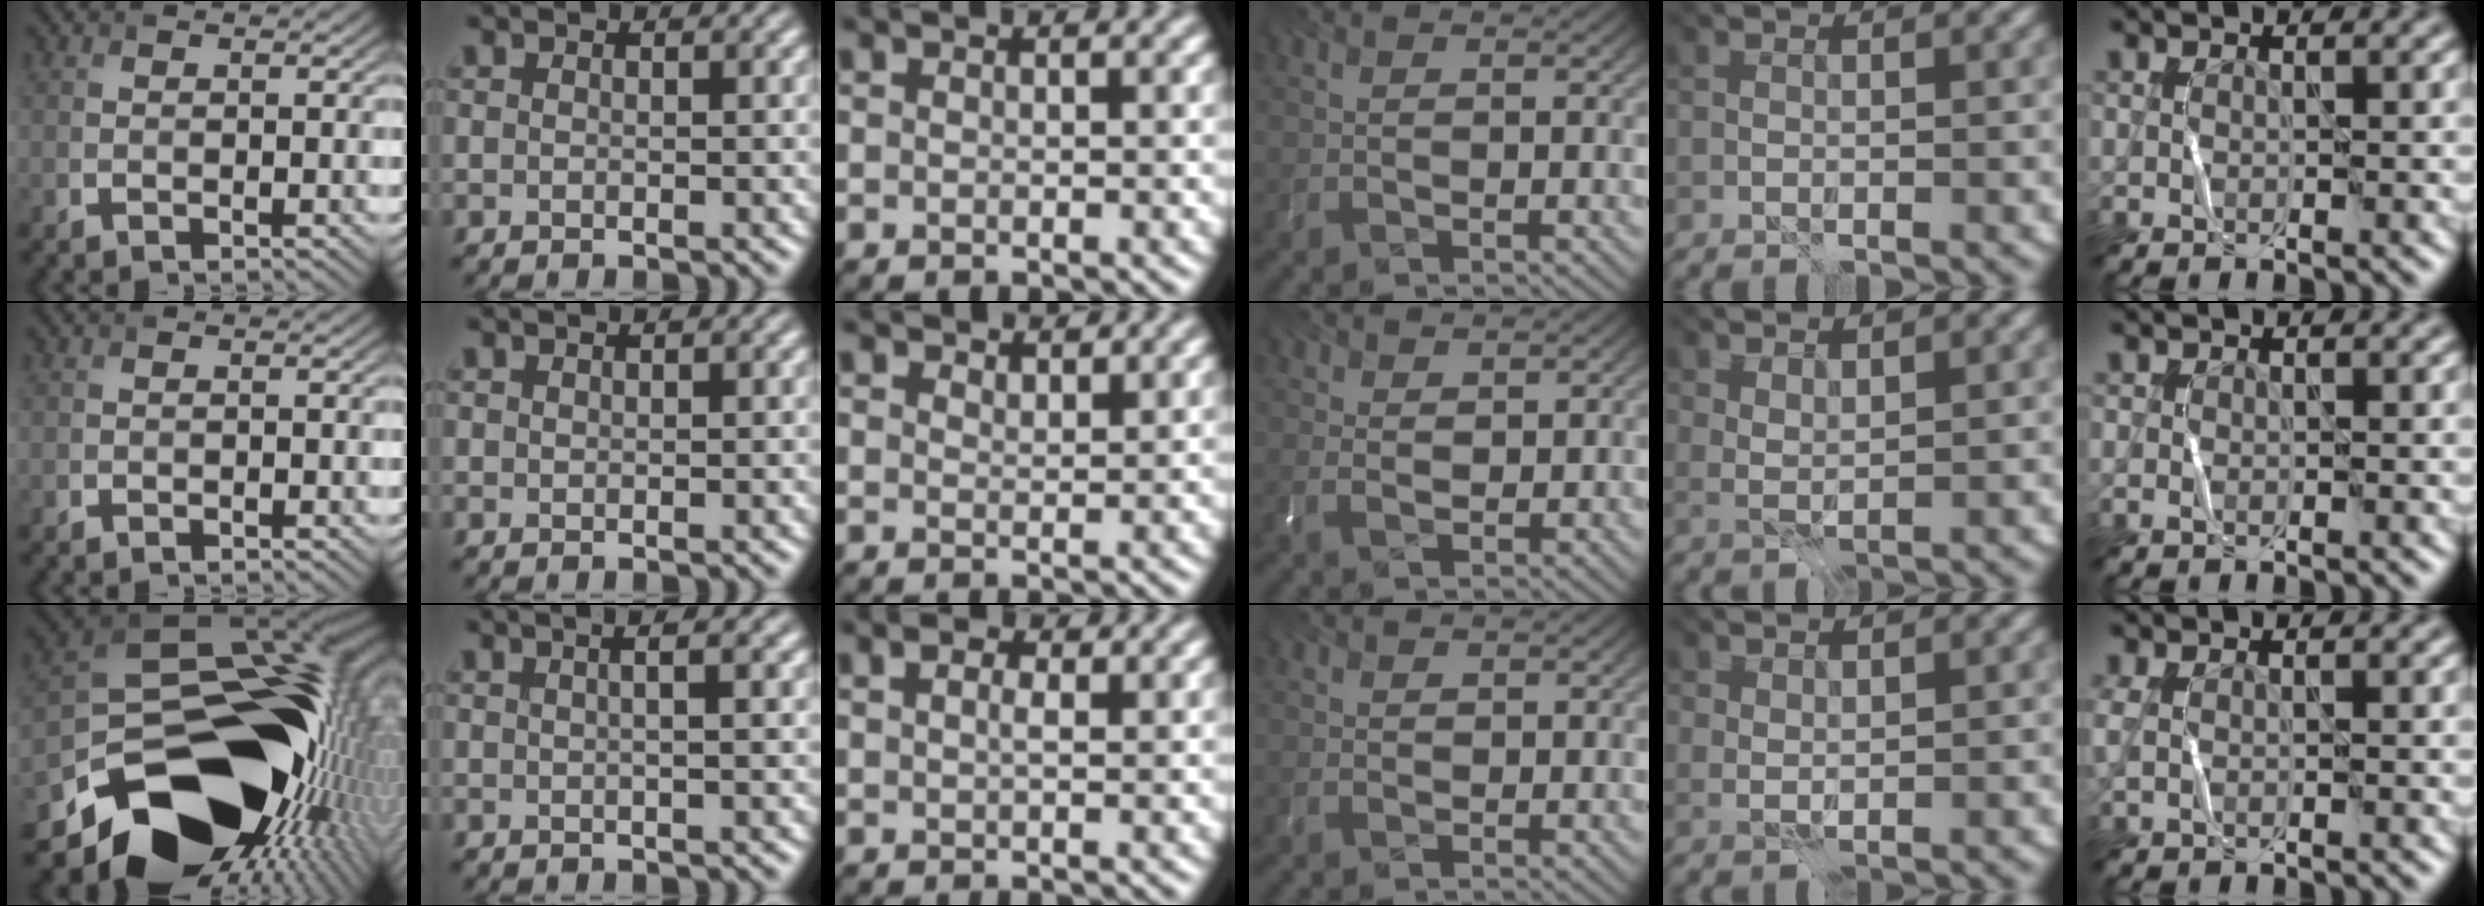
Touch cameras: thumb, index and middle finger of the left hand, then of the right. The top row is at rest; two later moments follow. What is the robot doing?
{"motion": "wrap", "object": "wrapping paper"}